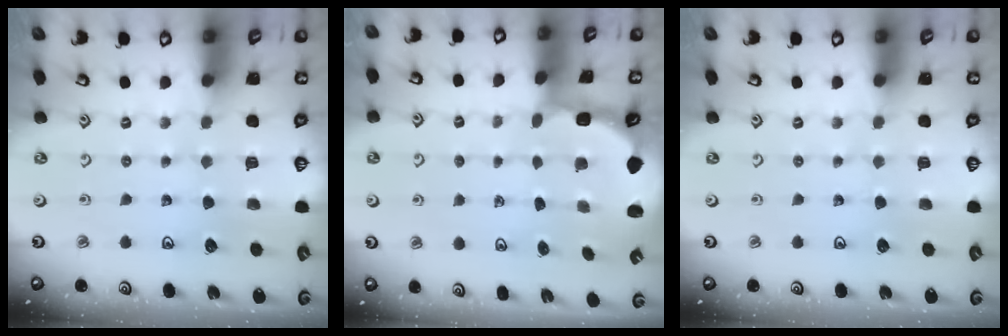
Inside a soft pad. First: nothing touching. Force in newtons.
{"total": 2.5, "press": 1.9, "slide": 1.6}
{"total": 0.0}